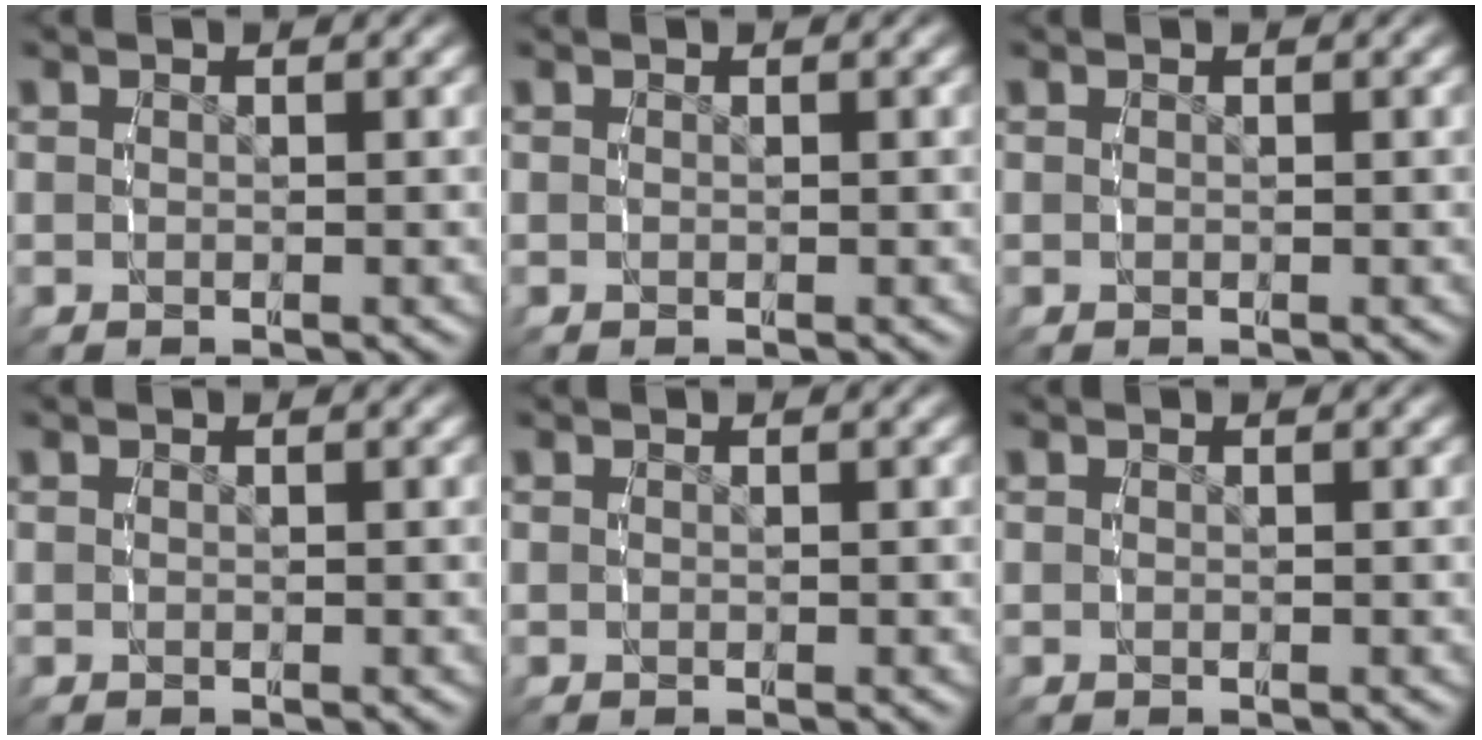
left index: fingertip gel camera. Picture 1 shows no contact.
{"total": 0.0}
{"total": 0.0}
{"total": 0.0}
{"total": 0.0}
{"total": 0.0}